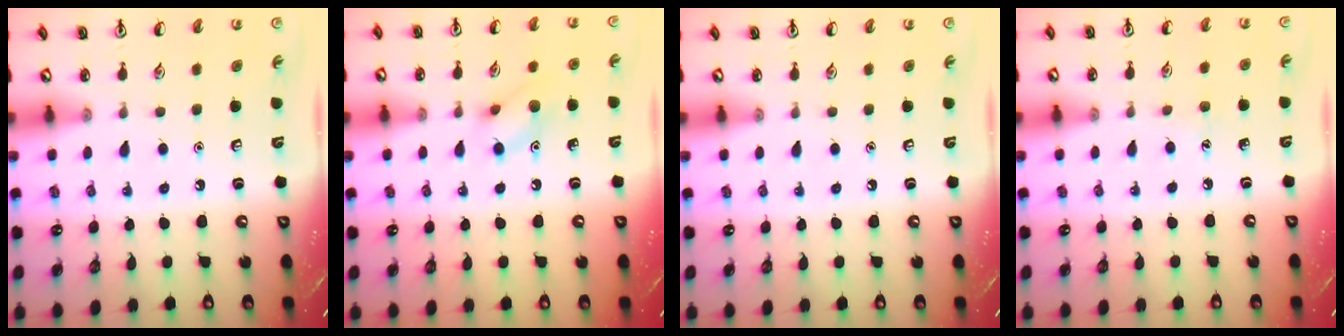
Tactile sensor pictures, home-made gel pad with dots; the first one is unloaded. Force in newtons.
{"total": 8.8, "press": 8.8, "slide": 0.4}
{"total": 0.0}
{"total": 3.9, "press": 3.7, "slide": 1.2}